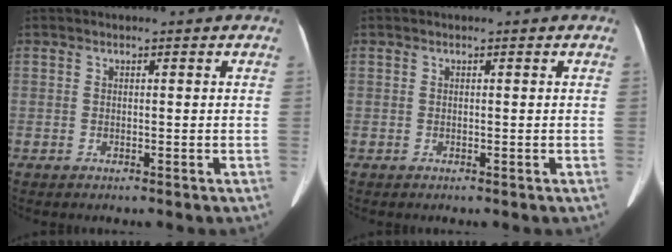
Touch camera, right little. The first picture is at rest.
{"total": 0.0}